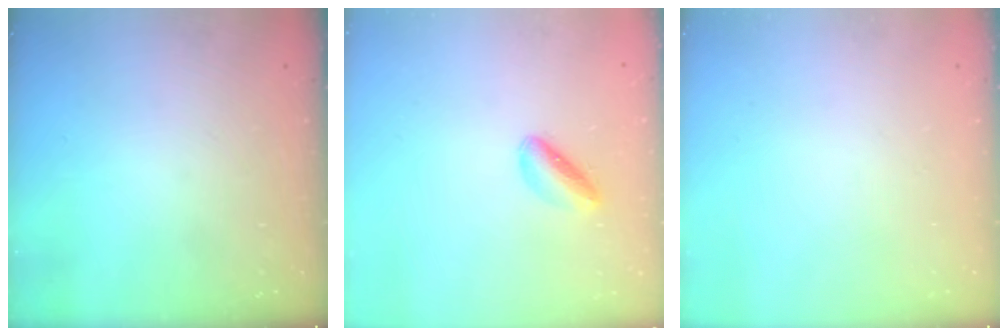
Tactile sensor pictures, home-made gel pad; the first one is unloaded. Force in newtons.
{"total": 4.3, "press": 4.2, "slide": 0.8}
{"total": 0.0}